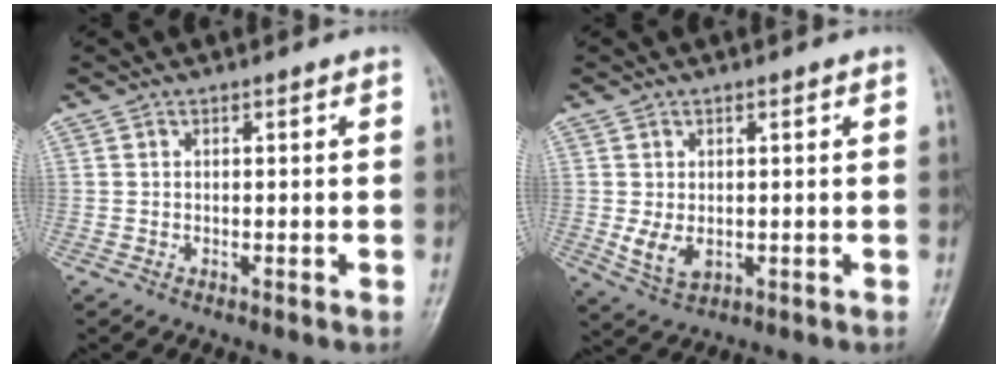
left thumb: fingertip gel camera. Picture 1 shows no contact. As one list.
[{"total": 4.9, "force": [-0.2, 3.2, 3.8], "torque": [-0.064, -0.012, 0.006]}]